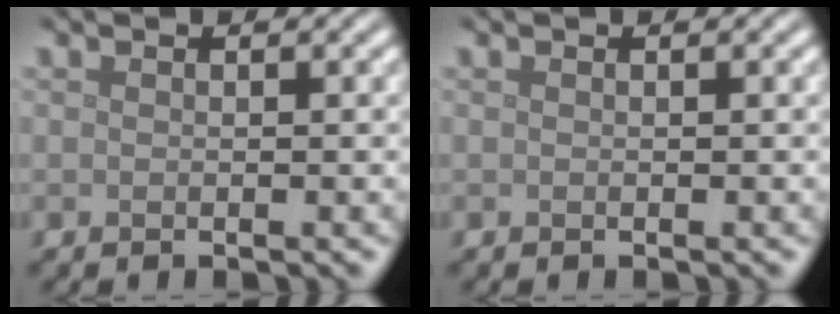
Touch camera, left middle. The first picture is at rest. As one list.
[{"total": 0.0}]